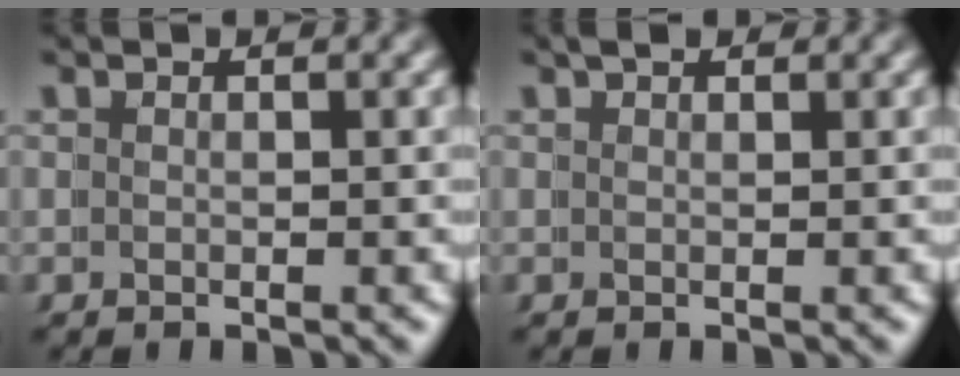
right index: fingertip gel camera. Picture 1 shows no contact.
{"total": 1.0, "force": [0.9, -0.2, 0.4], "torque": [-0.004, 0.003, 0.014]}